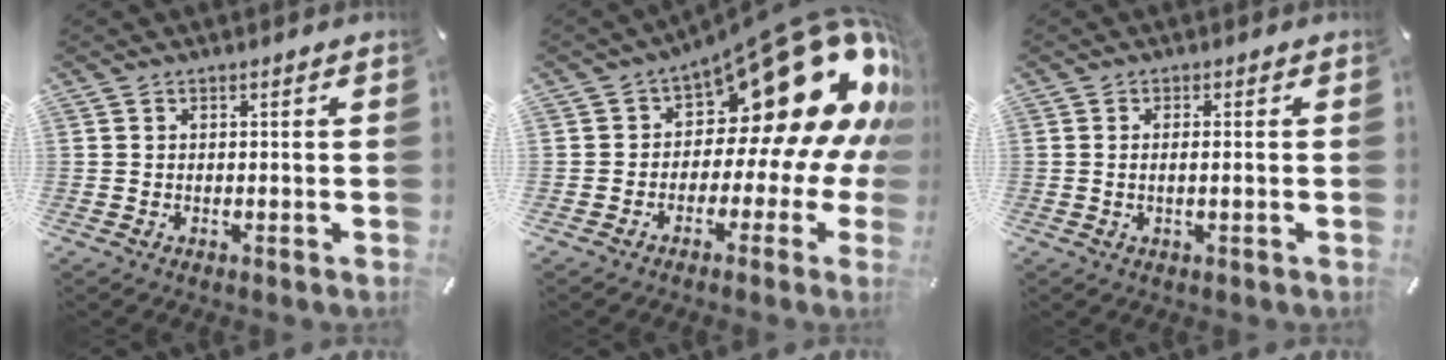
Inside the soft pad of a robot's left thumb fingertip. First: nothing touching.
{"total": 23.5, "force": [10.0, 11.3, 17.9], "torque": [-0.256, -0.084, 0.180]}
{"total": 1.7, "force": [-0.1, -0.1, 1.7], "torque": [-0.033, -0.006, -0.001]}